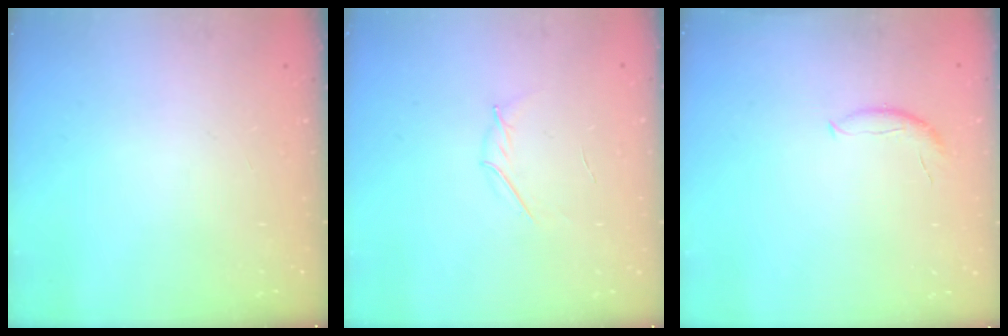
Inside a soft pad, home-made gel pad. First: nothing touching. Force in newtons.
{"total": 2.9, "press": 2.8, "slide": 0.9}
{"total": 5.9, "press": 5.9, "slide": 0.3}